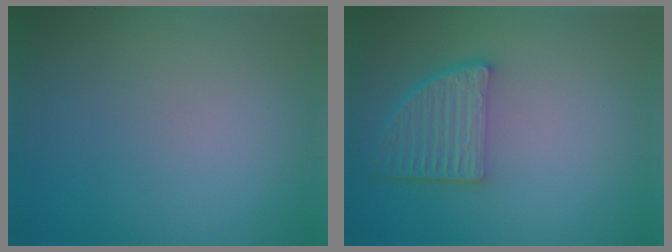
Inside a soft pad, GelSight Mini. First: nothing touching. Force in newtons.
{"total": 4.5, "press": 3.4, "slide": 2.9}